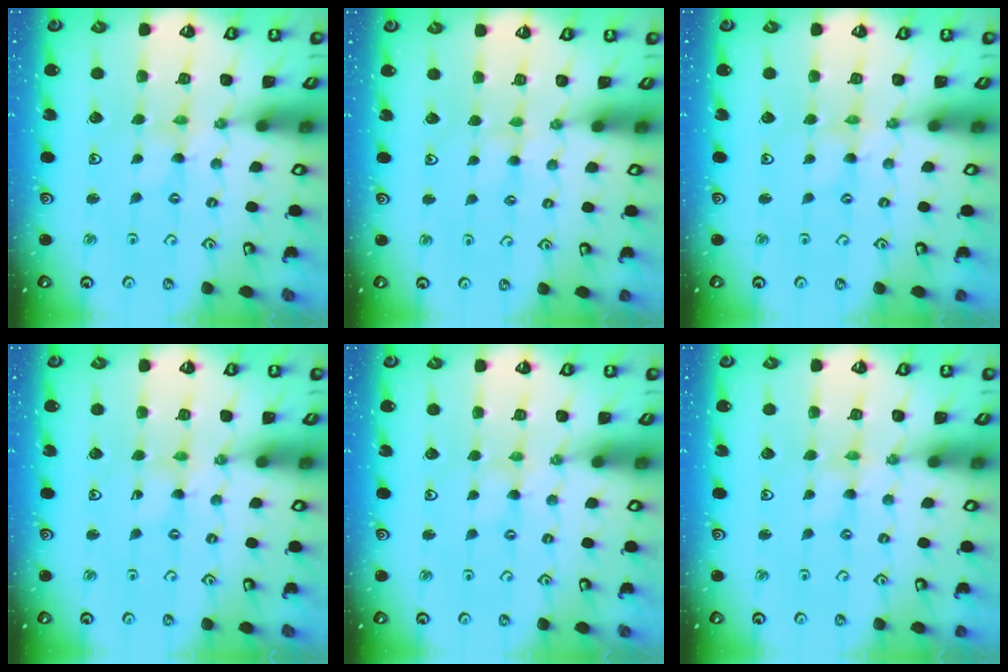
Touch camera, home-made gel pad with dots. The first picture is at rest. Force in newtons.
{"total": 2.8, "press": 2.8, "slide": 0.3}
{"total": 1.2, "press": 1.2, "slide": 0.2}
{"total": 0.0}
{"total": 1.3, "press": 1.3, "slide": 0.3}
{"total": 0.0}